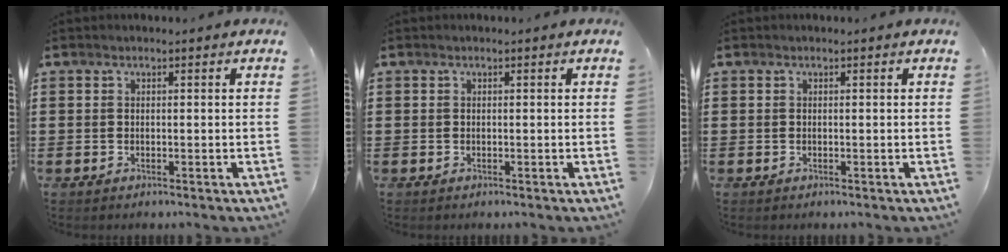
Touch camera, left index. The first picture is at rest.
{"total": 0.0}
{"total": 0.0}